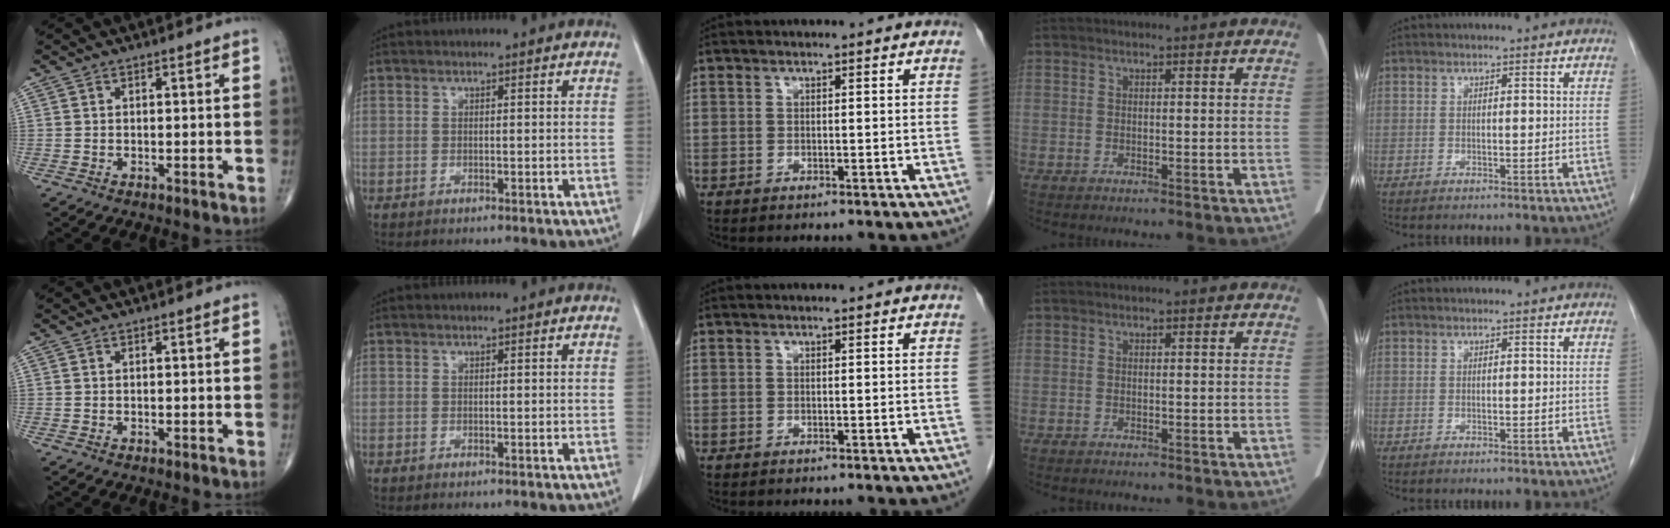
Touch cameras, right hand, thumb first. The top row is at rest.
{}